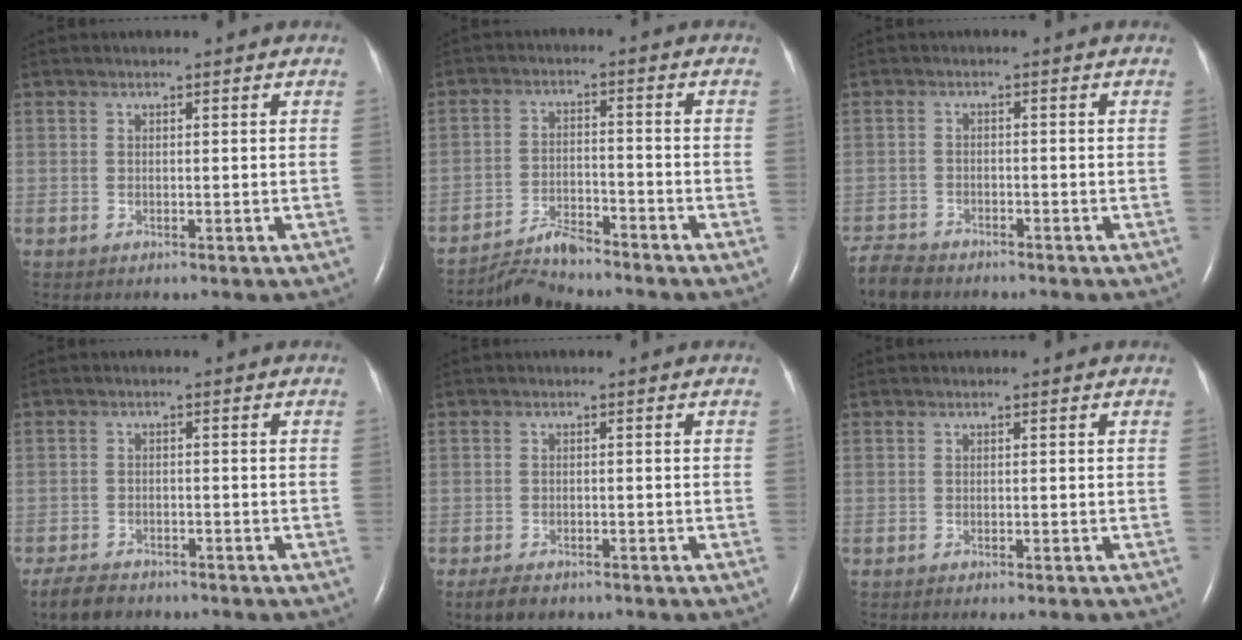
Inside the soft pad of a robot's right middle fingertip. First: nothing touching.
{"total": 5.3, "force": [-5.2, 0.3, 0.8], "torque": [-0.020, -0.013, -0.091]}
{"total": 4.7, "force": [-4.5, 1.2, 1.0], "torque": [-0.022, -0.017, -0.083]}
{"total": 5.1, "force": [-4.3, 1.9, 1.9], "torque": [-0.040, -0.010, -0.070]}
{"total": 3.2, "force": [-2.4, 1.3, 1.6], "torque": [-0.034, -0.007, -0.034]}
{"total": 1.3, "force": [-1.0, 0.0, 0.9], "torque": [-0.013, -0.005, -0.008]}